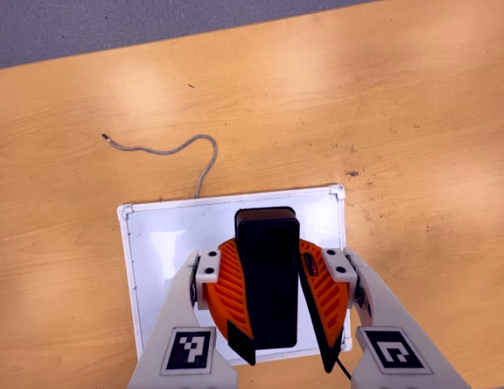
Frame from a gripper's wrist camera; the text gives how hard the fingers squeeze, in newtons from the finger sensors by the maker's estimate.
{"total": 10.9, "left": 10.7, "right": 11.2}